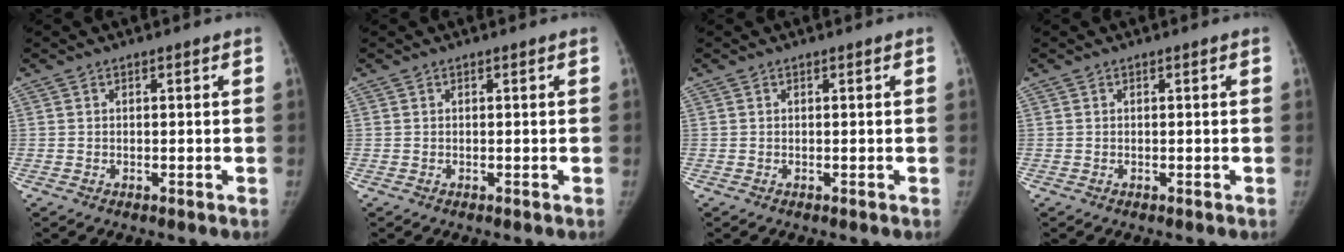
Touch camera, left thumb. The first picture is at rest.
{"total": 0.0}
{"total": 0.0}
{"total": 0.0}